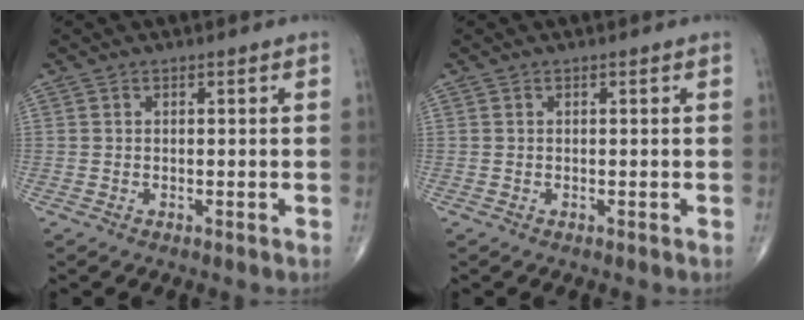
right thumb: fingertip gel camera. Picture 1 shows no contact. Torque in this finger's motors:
{"motor_torque": [0.00, 0.00, 0.00, 0.00, 0.01]}